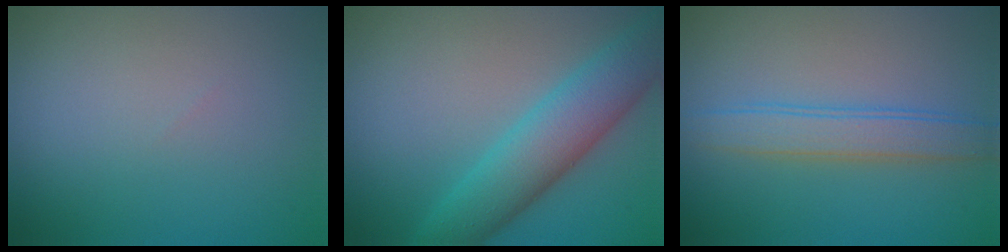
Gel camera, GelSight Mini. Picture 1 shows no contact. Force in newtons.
{"total": 6.1, "press": 6.1, "slide": 0.1}
{"total": 3.0, "press": 2.9, "slide": 0.2}